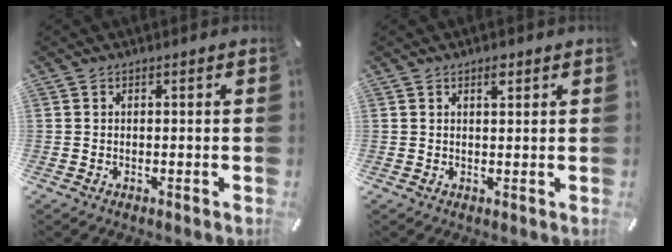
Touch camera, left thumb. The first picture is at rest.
{"total": 2.3, "force": [1.7, 1.0, 1.1], "torque": [-0.009, -0.008, 0.028]}